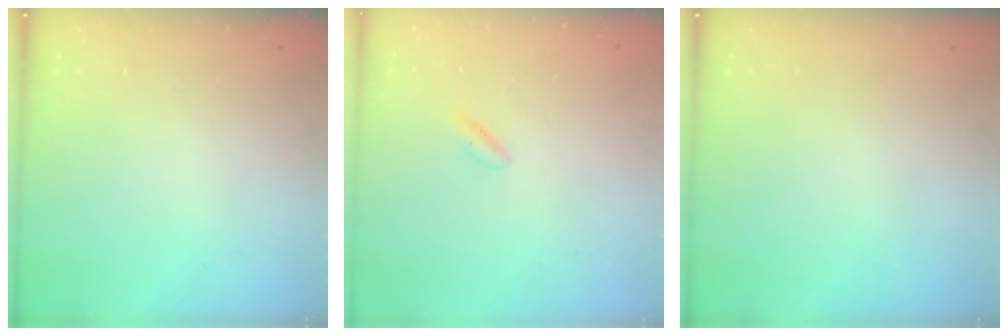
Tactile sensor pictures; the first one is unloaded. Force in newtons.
{"total": 2.0, "press": 1.6, "slide": 1.2}
{"total": 0.0}